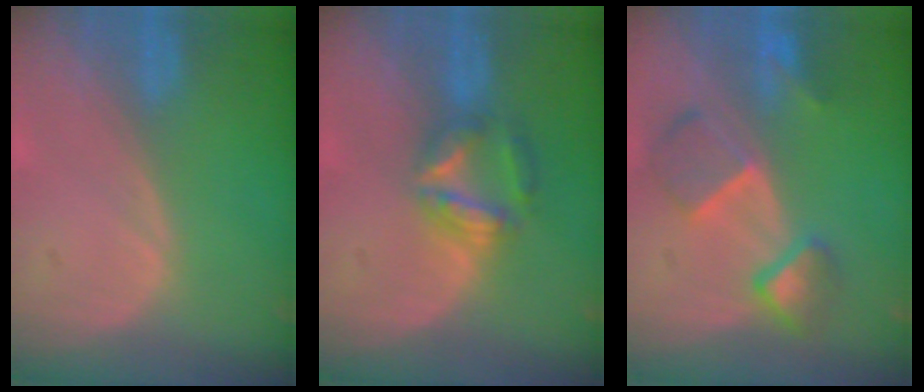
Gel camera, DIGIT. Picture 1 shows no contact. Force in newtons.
{"total": 5.7, "press": 5.6, "slide": 1.4}
{"total": 7.5, "press": 6.7, "slide": 3.4}